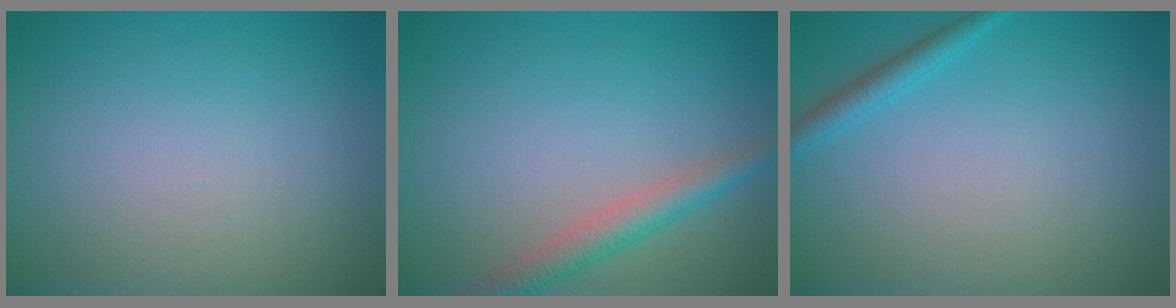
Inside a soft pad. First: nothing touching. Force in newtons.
{"total": 2.9, "press": 2.9, "slide": 0.1}
{"total": 1.6, "press": 1.6, "slide": 0.1}